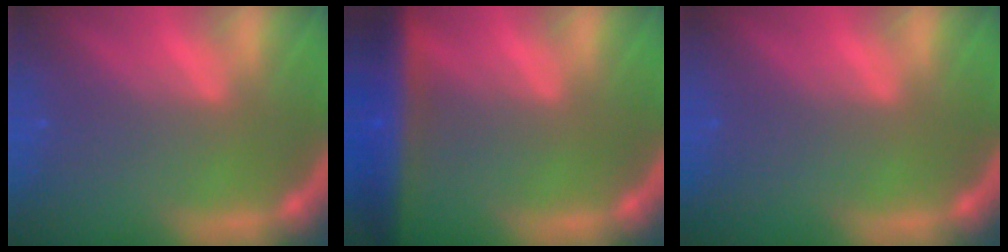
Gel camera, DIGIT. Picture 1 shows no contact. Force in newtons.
{"total": 7.5}
{"total": 0.0}